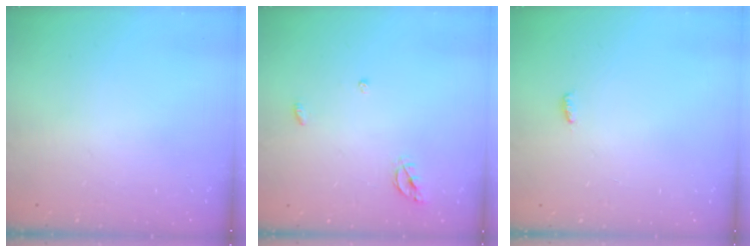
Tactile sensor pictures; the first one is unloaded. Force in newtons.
{"total": 5.5, "press": 5.5, "slide": 0.2}
{"total": 3.1, "press": 2.7, "slide": 1.5}